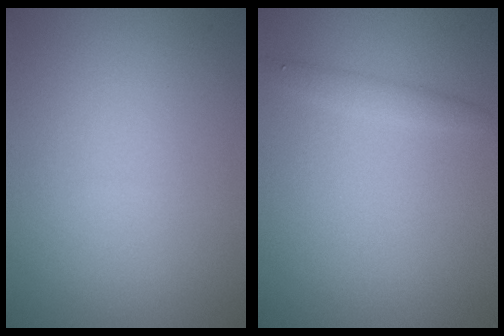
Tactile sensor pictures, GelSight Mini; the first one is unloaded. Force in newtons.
{"total": 1.3, "press": 1.3, "slide": 0.0}